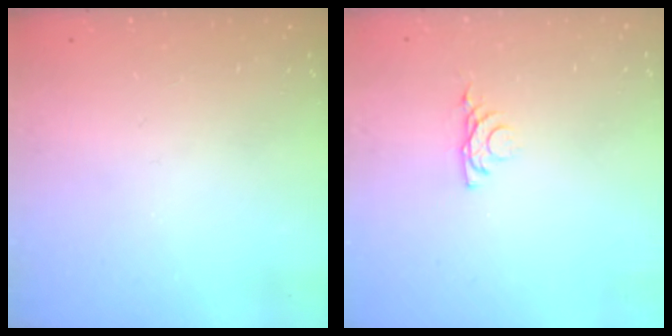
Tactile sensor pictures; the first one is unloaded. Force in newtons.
{"total": 4.3, "press": 4.2, "slide": 0.8}